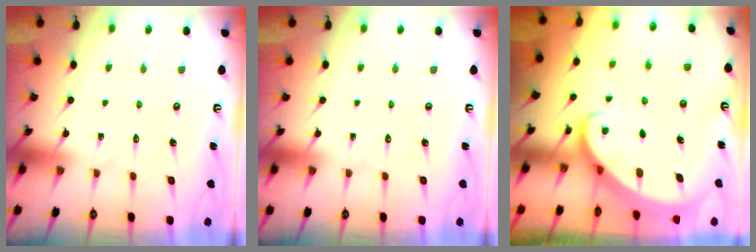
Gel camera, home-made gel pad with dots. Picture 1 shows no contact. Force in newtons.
{"total": 0.0}
{"total": 3.4, "press": 3.4, "slide": 0.4}